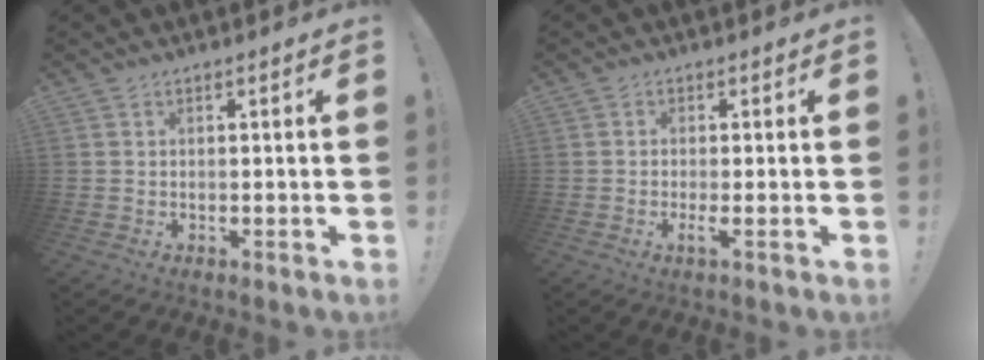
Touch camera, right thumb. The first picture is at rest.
{"total": 2.5, "force": [-0.7, -0.4, 2.3], "torque": [-0.038, -0.008, -0.013]}